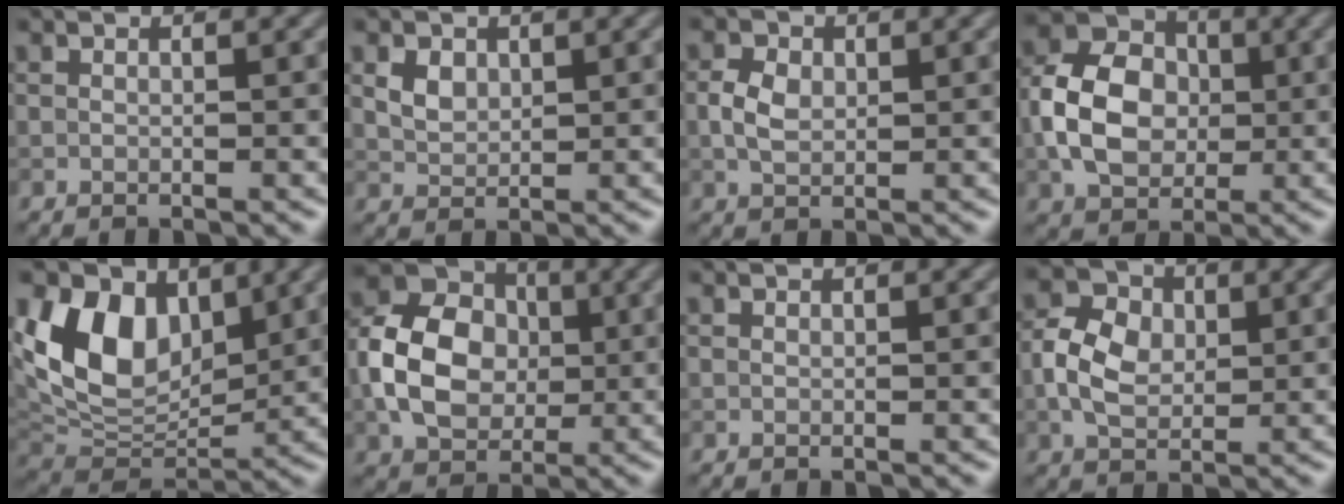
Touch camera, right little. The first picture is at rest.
{"total": 2.1, "force": [0.9, 1.5, 1.1], "torque": [-0.026, 0.000, 0.018]}
{"total": 2.6, "force": [0.3, 1.9, 1.8], "torque": [-0.040, 0.002, 0.003]}
{"total": 7.8, "force": [-0.5, 5.9, 5.1], "torque": [-0.107, 0.012, -0.022]}
{"total": 9.9, "force": [3.6, 6.6, 6.5], "torque": [-0.132, -0.009, 0.063]}
{"total": 8.7, "force": [-0.5, 6.6, 5.8], "torque": [-0.124, 0.006, -0.019]}
{"total": 0.0}
{"total": 5.1, "force": [0.1, 3.8, 3.4], "torque": [-0.071, 0.009, 0.001]}